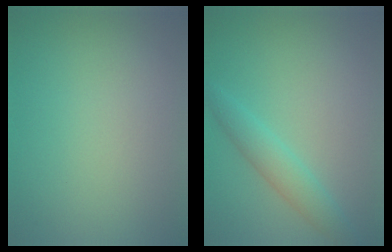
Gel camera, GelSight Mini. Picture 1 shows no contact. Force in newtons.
{"total": 2.6, "press": 2.6, "slide": 0.0}